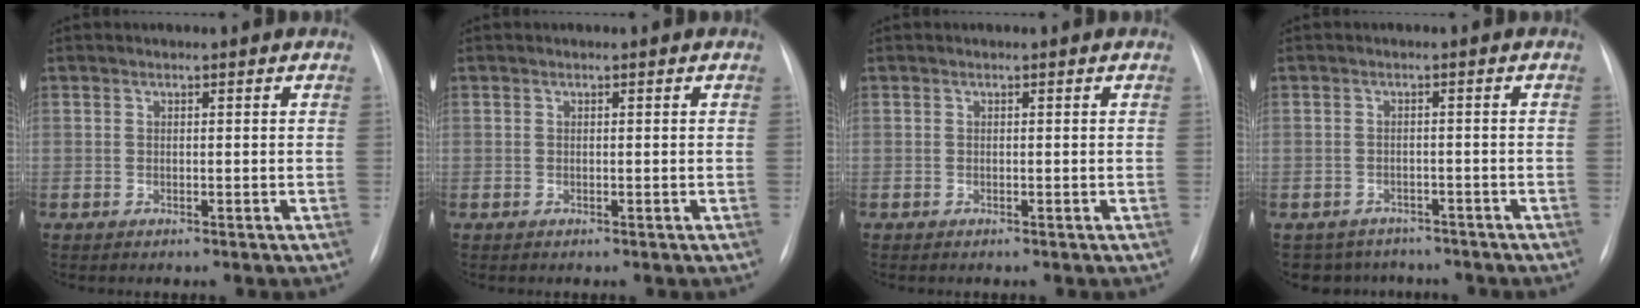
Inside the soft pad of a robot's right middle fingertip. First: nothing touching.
{"total": 0.0}
{"total": 0.0}
{"total": 6.4, "force": [-5.5, 3.2, 0.1], "torque": [-0.001, 0.011, -0.068]}